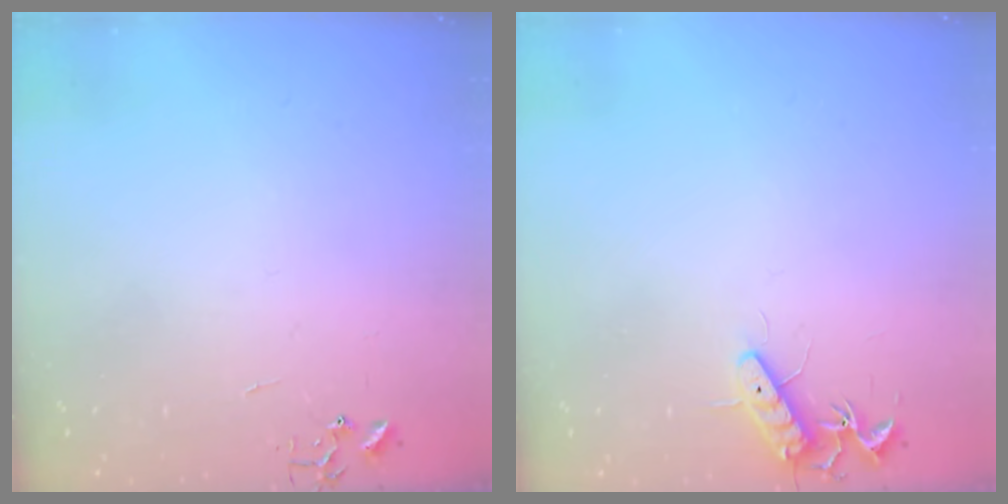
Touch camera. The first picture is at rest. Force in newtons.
{"total": 11.5, "press": 11.5, "slide": 1.0}